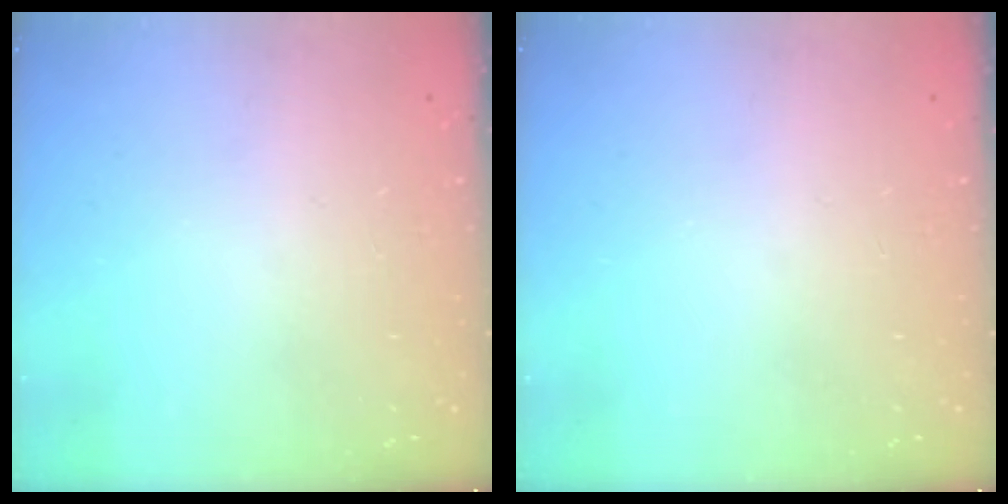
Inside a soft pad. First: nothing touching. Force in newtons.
{"total": 0.0}